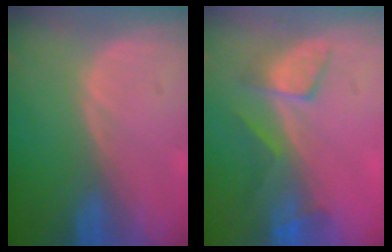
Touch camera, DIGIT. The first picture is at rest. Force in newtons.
{"total": 5.2, "press": 5.0, "slide": 1.2}